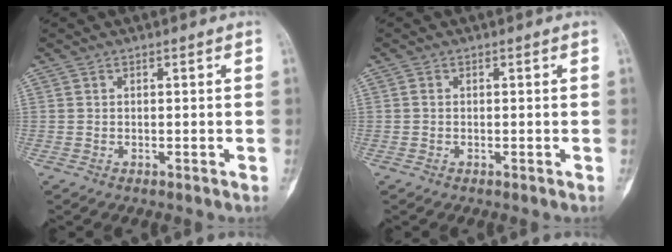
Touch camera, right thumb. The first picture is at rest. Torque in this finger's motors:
{"motor_torque": [-0.64, -0.32, 0.05, -0.17, -0.09]}